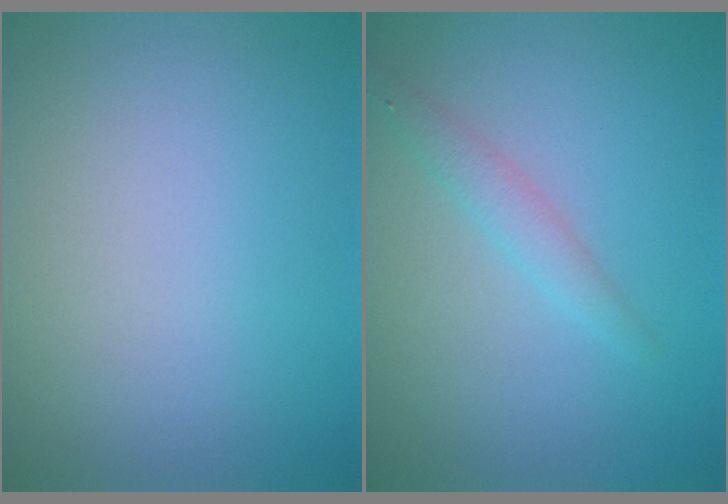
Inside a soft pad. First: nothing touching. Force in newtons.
{"total": 1.7, "press": 1.7, "slide": 0.0}